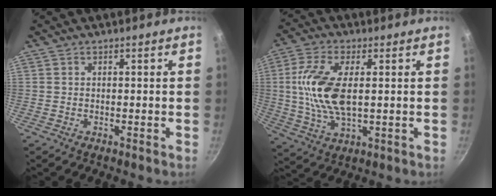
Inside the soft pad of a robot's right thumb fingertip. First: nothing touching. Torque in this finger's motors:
{"motor_torque": [0.98, 1.48, 1.56, 0.36, 0.40]}